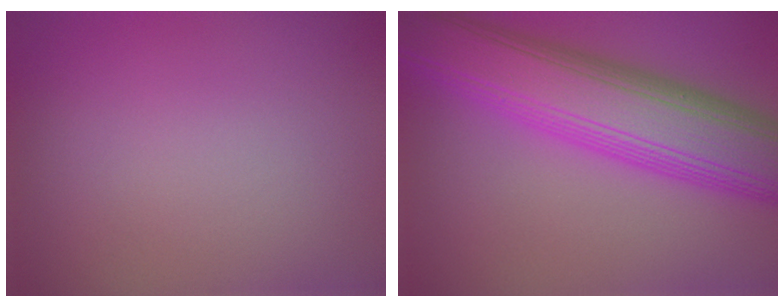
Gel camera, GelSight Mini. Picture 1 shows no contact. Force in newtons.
{"total": 11.0, "press": 11.0, "slide": 0.1}